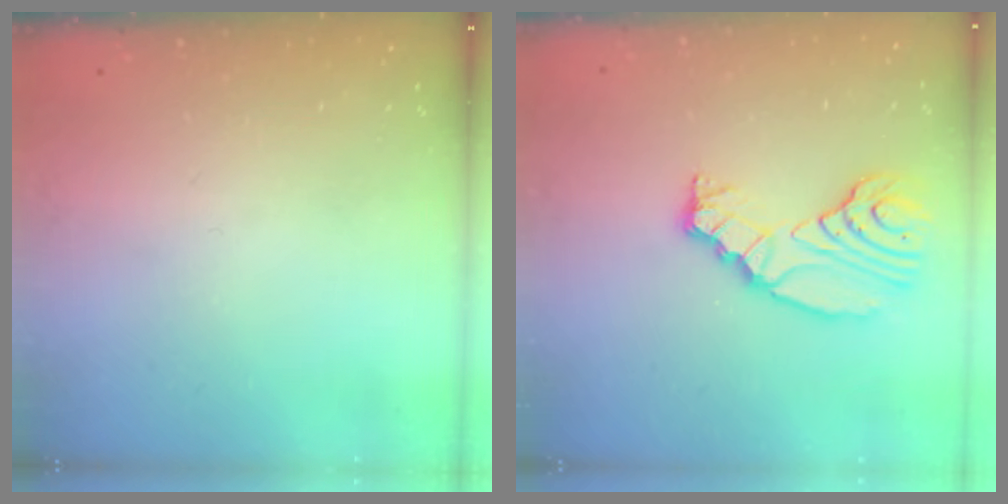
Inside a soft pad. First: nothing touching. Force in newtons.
{"total": 12.4, "press": 12.3, "slide": 1.1}